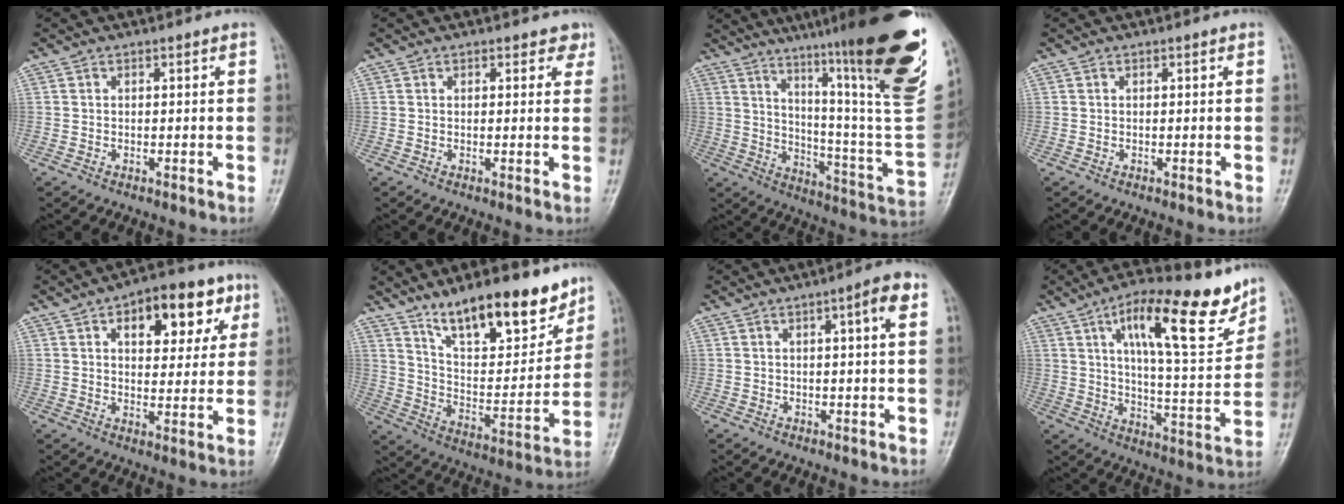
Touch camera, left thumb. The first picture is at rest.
{"total": 2.1, "force": [1.4, 1.3, 0.8], "torque": [0.015, -0.004, 0.011]}
{"total": 32.3, "force": [20.0, 3.4, 25.2], "torque": [-0.298, -0.097, 0.294]}
{"total": 0.0}
{"total": 14.3, "force": [6.2, 7.7, 10.4], "torque": [-0.092, -0.006, 0.083]}
{"total": 19.2, "force": [13.6, 6.4, 11.9], "torque": [-0.143, -0.081, 0.233]}
{"total": 4.8, "force": [1.7, 0.4, 4.4], "torque": [-0.065, 0.004, 0.023]}
{"total": 19.1, "force": [11.2, 5.5, 14.5], "torque": [-0.189, -0.050, 0.181]}